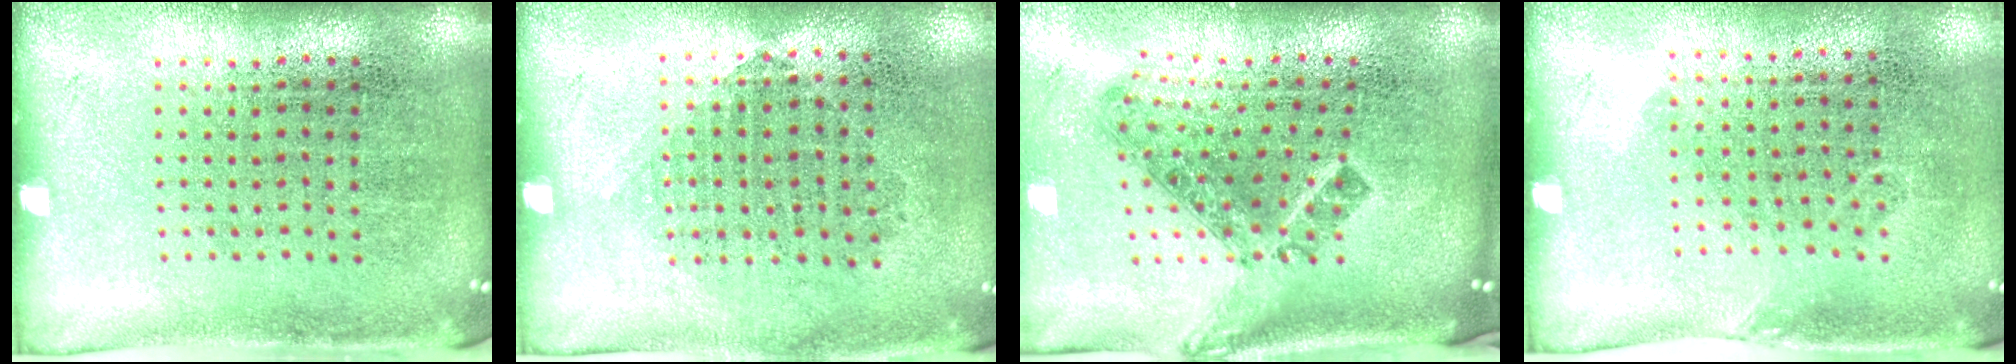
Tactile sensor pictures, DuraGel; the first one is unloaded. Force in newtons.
{"total": 0.9, "press": 0.8, "slide": 0.4}
{"total": 1.9, "press": 1.3, "slide": 1.3}
{"total": 0.9, "press": 0.7, "slide": 0.6}